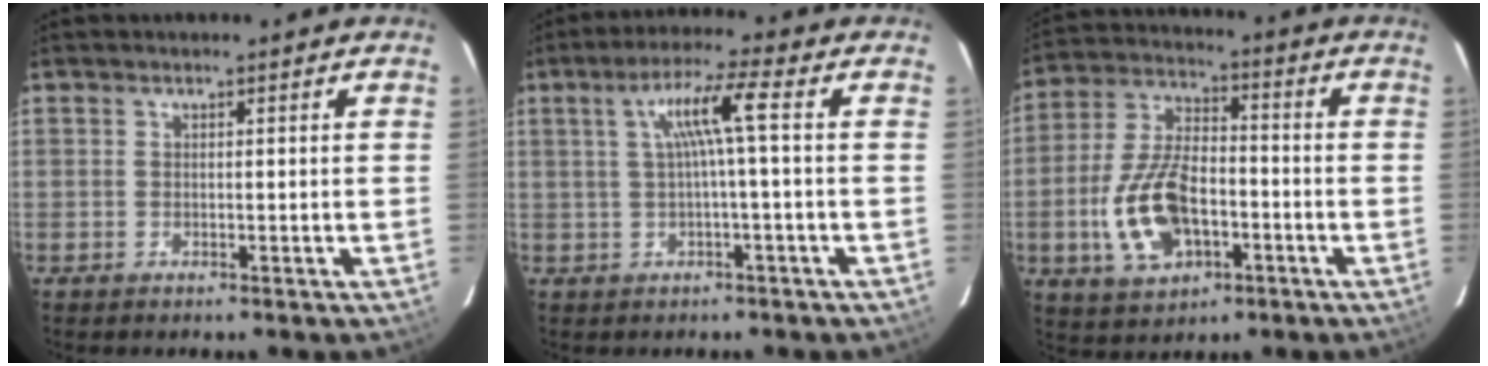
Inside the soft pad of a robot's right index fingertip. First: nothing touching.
{"total": 6.1, "force": [0.4, -0.6, 6.1], "torque": [-0.113, 0.007, 0.014]}
{"total": 15.1, "force": [-4.6, 8.3, 11.7], "torque": [-0.250, 0.006, -0.074]}